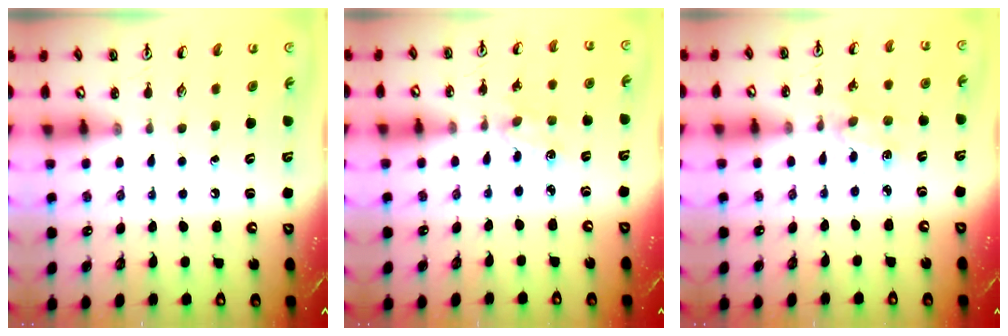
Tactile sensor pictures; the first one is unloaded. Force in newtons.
{"total": 2.9, "press": 2.9, "slide": 0.4}
{"total": 2.0, "press": 1.9, "slide": 0.3}